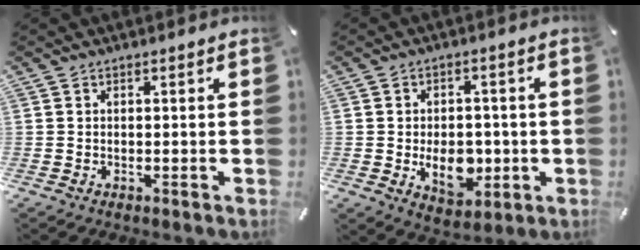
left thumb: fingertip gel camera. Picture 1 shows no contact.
{"total": 9.6, "force": [-1.6, 6.9, 6.5], "torque": [-0.094, 0.003, -0.025]}